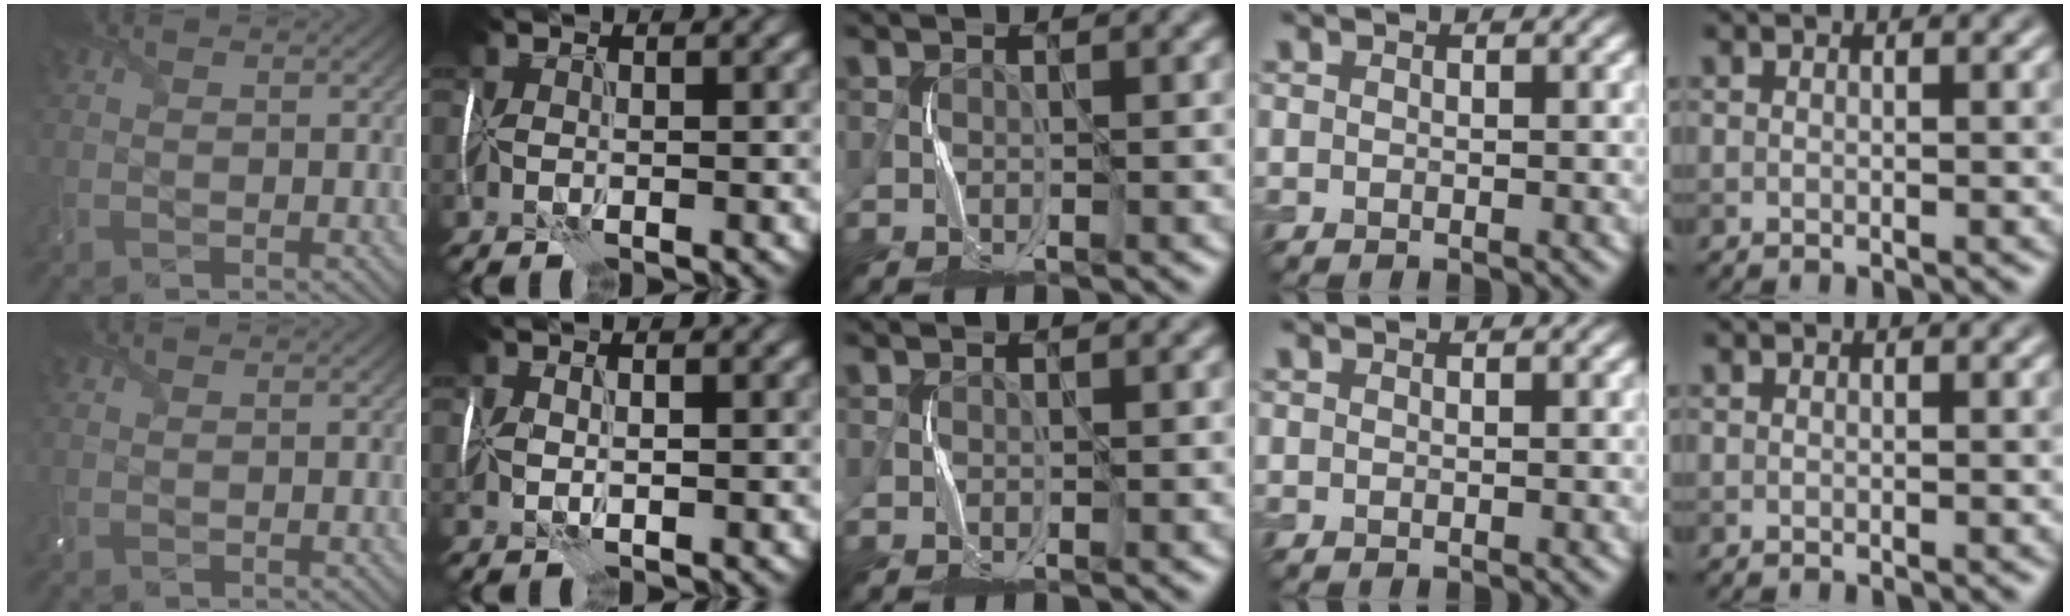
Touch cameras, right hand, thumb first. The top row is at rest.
{"thumb": {"total": 0.6, "force": [0.5, 0.2, 0.3], "torque": [-0.014, 0.003, 0.011]}, "index": {"total": 0.7, "force": [0.4, -0.4, -0.4], "torque": [-0.009, 0.000, 0.010]}}